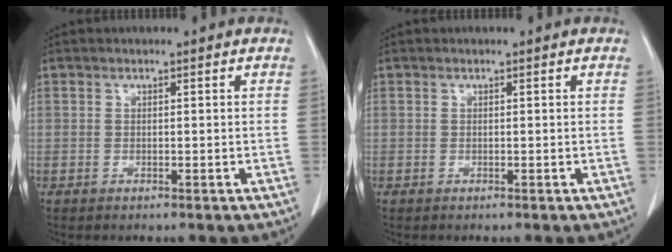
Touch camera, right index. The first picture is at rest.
{"total": 0.0}